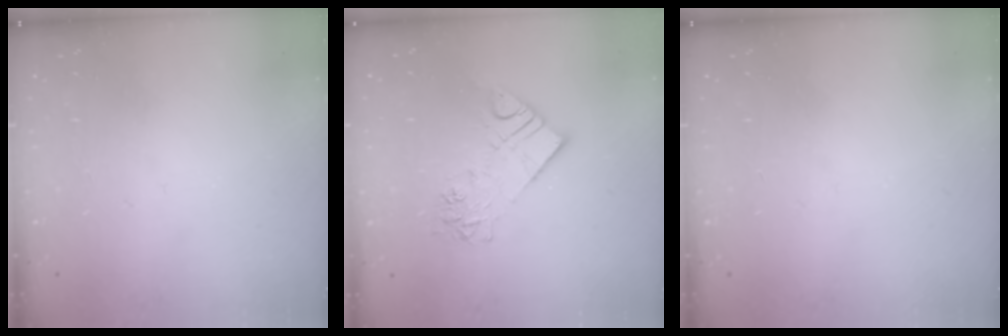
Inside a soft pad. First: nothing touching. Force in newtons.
{"total": 9.4, "press": 9.4, "slide": 0.5}
{"total": 0.0}